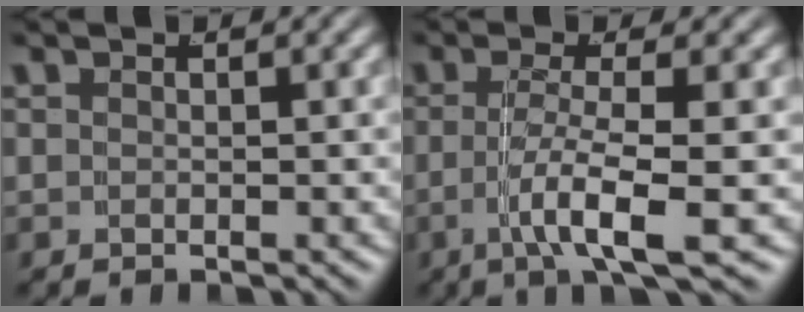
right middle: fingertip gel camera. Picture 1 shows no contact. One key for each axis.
{"total": 4.7, "fx": -1.7, "fy": 0.2, "fz": 4.3, "tx": -0.081, "ty": -0.016, "tz": -0.022}